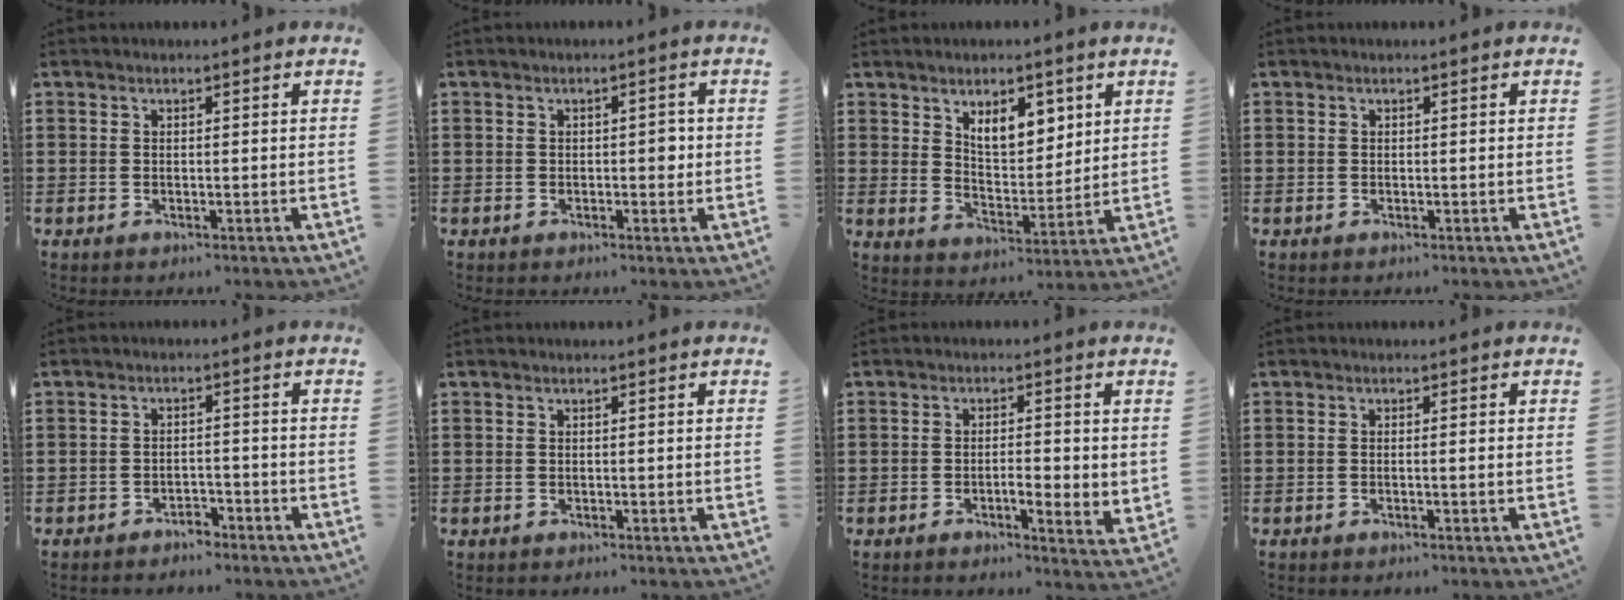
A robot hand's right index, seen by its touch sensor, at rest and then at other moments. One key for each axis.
{"total": 2.1, "fx": 0.0, "fy": 1.1, "fz": 1.7, "tx": -0.017, "ty": -0.002, "tz": -0.005}
{"total": 6.8, "fx": 4.1, "fy": 3.5, "fz": 4.2, "tx": -0.073, "ty": -0.004, "tz": 0.070}
{"total": 0.0}
{"total": 2.5, "fx": -2.4, "fy": 0.5, "fz": 0.0, "tx": -0.009, "ty": 0.000, "tz": -0.052}
{"total": 0.0}
{"total": 3.0, "fx": -0.5, "fy": 0.8, "fz": 2.9, "tx": -0.053, "ty": 0.001, "tz": -0.011}
{"total": 0.8, "fx": -0.4, "fy": -0.2, "fz": 0.7, "tx": -0.011, "ty": -0.005, "tz": -0.008}